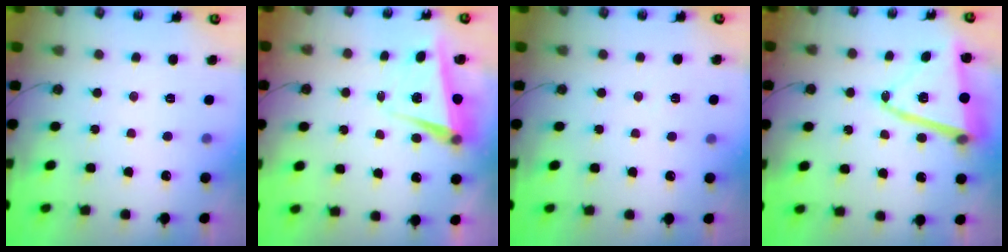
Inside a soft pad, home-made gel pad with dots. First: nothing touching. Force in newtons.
{"total": 5.6, "press": 5.5, "slide": 1.2}
{"total": 5.3, "press": 3.1, "slide": 4.3}
{"total": 14.6, "press": 14.4, "slide": 2.3}